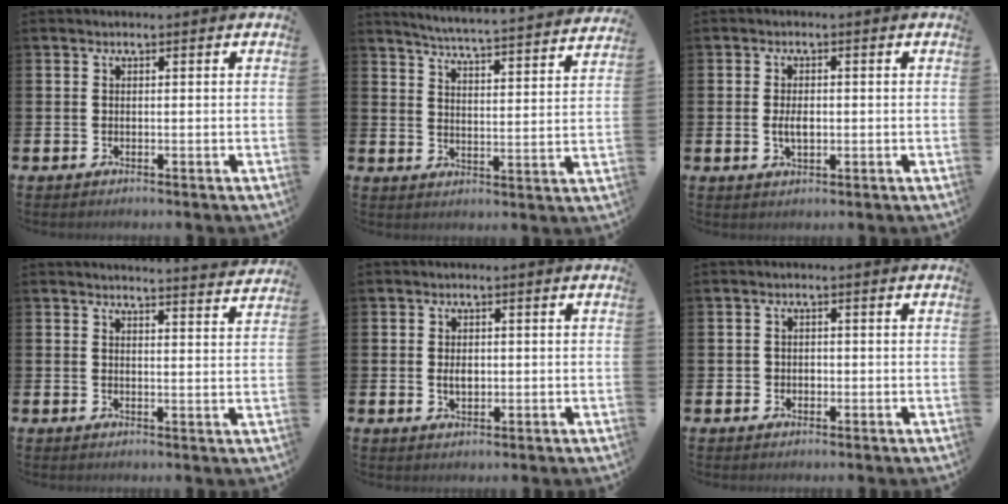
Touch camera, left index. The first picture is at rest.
{"total": 5.3, "force": [5.2, -0.5, 1.1], "torque": [-0.046, -0.045, 0.087]}
{"total": 2.6, "force": [-0.1, 1.4, 2.2], "torque": [-0.032, 0.000, -0.005]}
{"total": 3.6, "force": [3.5, -0.4, 0.0], "torque": [0.011, -0.032, 0.060]}
{"total": 2.0, "force": [0.0, 1.2, 1.5], "torque": [-0.020, 0.002, -0.004]}
{"total": 1.3, "force": [-0.2, 1.2, 0.2], "torque": [0.003, 0.002, -0.008]}